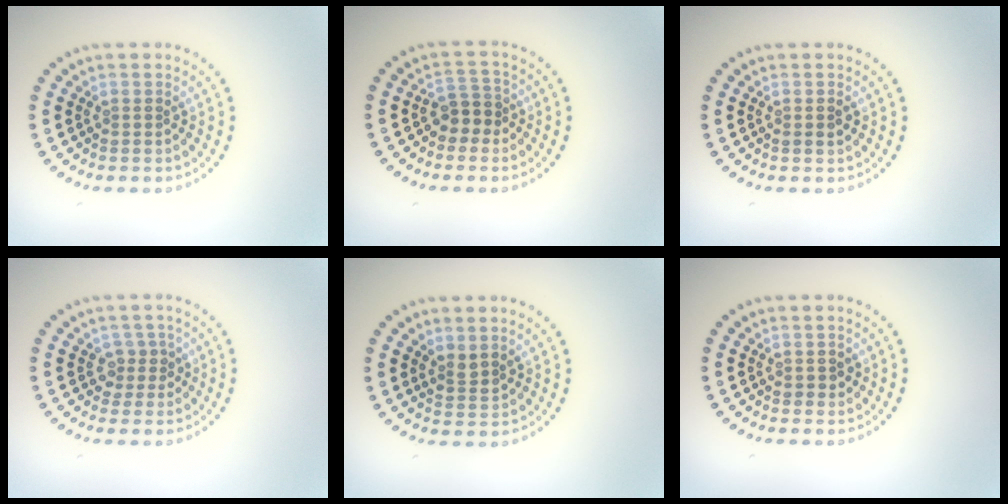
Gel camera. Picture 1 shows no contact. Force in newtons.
{"total": 2.1, "press": 1.8, "slide": 0.9}
{"total": 1.0, "press": 1.0, "slide": 0.3}
{"total": 1.9, "press": 1.4, "slide": 1.3}
{"total": 1.6, "press": 1.3, "slide": 1.0}
{"total": 0.8, "press": 0.8, "slide": 0.2}